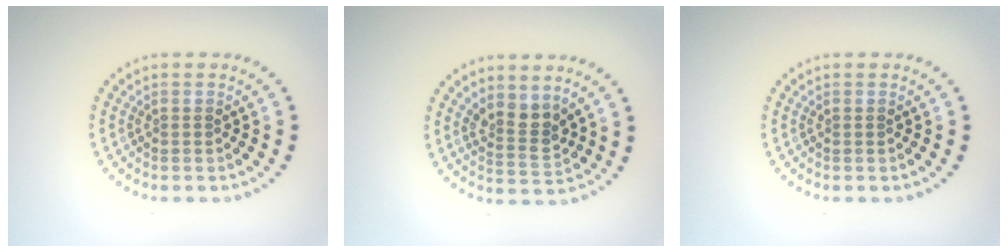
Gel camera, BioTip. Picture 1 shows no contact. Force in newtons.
{"total": 2.8, "press": 2.4, "slide": 1.4}
{"total": 0.0}